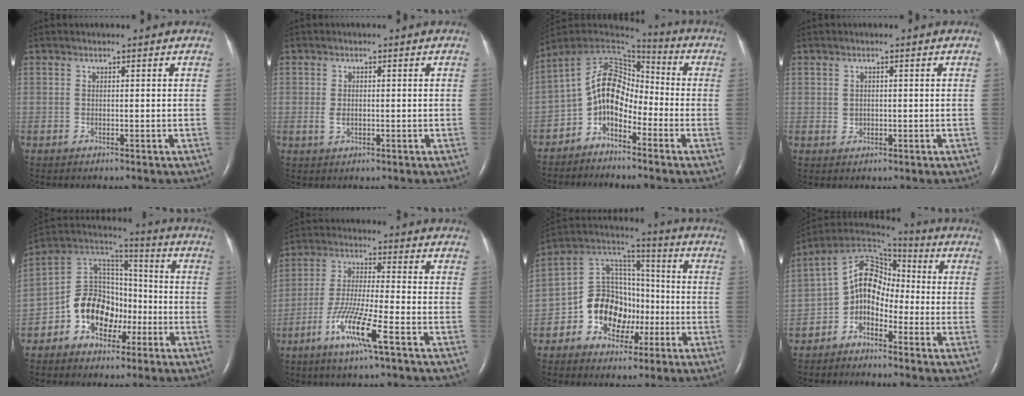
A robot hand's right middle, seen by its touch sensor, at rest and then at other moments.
{"total": 1.8, "force": [-0.2, 1.2, 1.4], "torque": [-0.030, -0.001, -0.002]}
{"total": 9.2, "force": [-3.6, 5.7, 6.3], "torque": [-0.109, 0.030, -0.069]}
{"total": 1.3, "force": [0.0, 1.1, 0.6], "torque": [-0.013, 0.000, 0.004]}
{"total": 11.4, "force": [-4.6, 8.3, 6.3], "torque": [-0.135, 0.040, -0.081]}
{"total": 9.7, "force": [-5.0, 0.1, 8.3], "torque": [-0.172, -0.015, -0.097]}
{"total": 12.2, "force": [-4.0, 9.1, 7.2], "torque": [-0.146, 0.041, -0.064]}
{"total": 8.6, "force": [-2.8, 6.0, 5.5], "torque": [-0.096, 0.033, -0.061]}